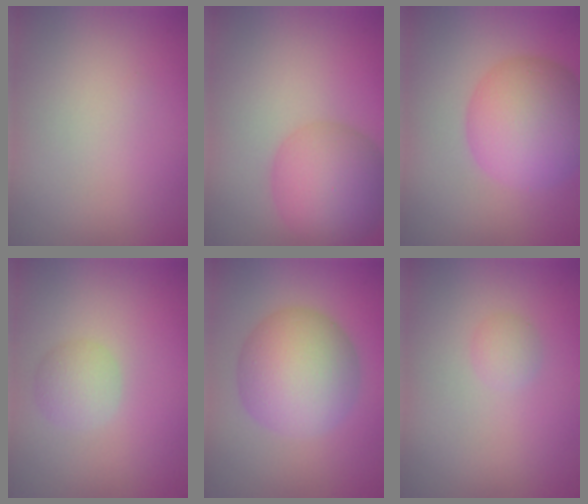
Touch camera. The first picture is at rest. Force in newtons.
{"total": 6.2, "press": 6.2, "slide": 0.3}
{"total": 8.6, "press": 8.6, "slide": 0.1}
{"total": 2.3, "press": 2.3, "slide": 0.0}
{"total": 8.1, "press": 8.1, "slide": 0.1}
{"total": 1.1, "press": 1.1, "slide": 0.0}